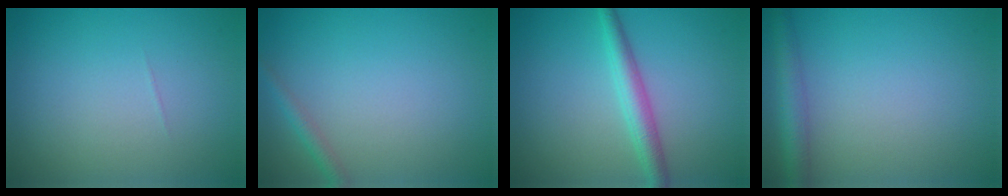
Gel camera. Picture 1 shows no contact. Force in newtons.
{"total": 1.3, "press": 1.3, "slide": 0.1}
{"total": 2.9, "press": 2.9, "slide": 0.1}
{"total": 2.9, "press": 2.9, "slide": 0.1}